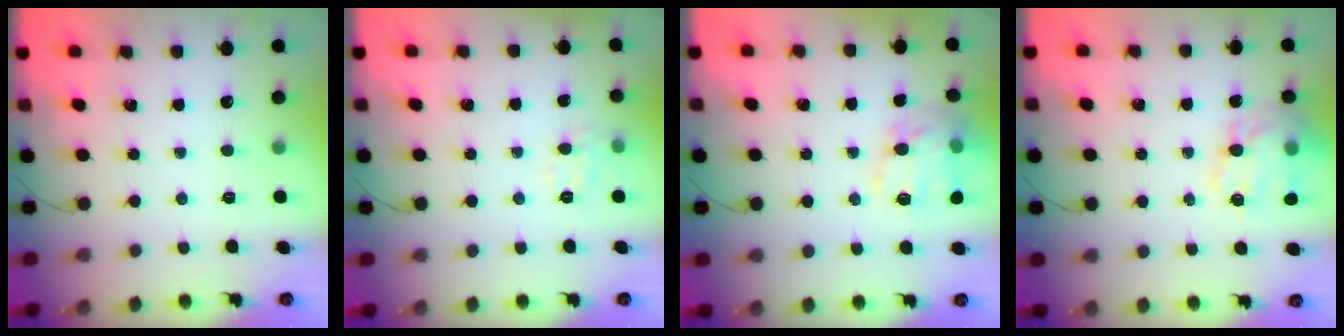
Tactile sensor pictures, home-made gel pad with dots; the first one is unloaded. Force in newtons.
{"total": 7.6, "press": 7.5, "slide": 1.5}
{"total": 13.0, "press": 13.0, "slide": 0.9}
{"total": 18.1, "press": 17.8, "slide": 2.8}